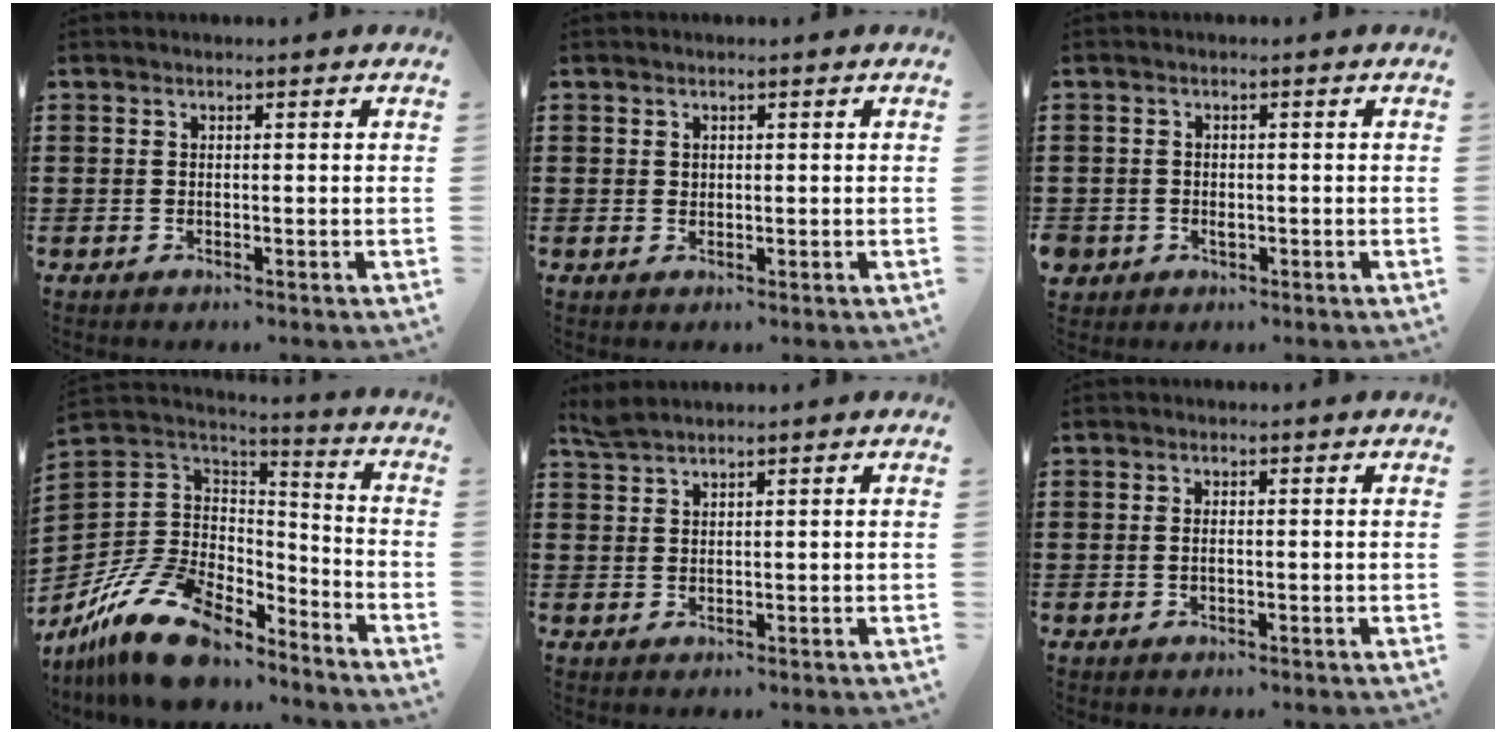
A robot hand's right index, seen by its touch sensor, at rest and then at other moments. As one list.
[{"total": 0.7, "force": [0.4, 0.5, 0.1], "torque": [-0.003, 0.003, 0.008]}, {"total": 1.2, "force": [-0.5, 1.1, 0.2], "torque": [-0.007, 0.003, -0.013]}, {"total": 14.7, "force": [-10.2, 7.6, 7.3], "torque": [-0.178, 0.033, -0.189]}, {"total": 1.6, "force": [1.5, 0.1, 0.5], "torque": [-0.014, 0.000, 0.030]}, {"total": 1.2, "force": [-0.1, 0.5, 1.0], "torque": [-0.021, 0.002, -0.002]}]